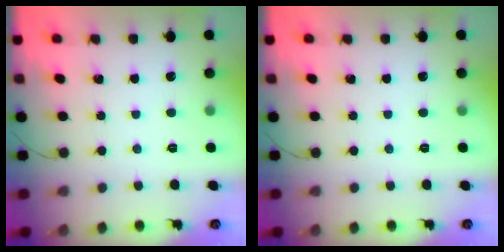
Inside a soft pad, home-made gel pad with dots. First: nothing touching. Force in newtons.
{"total": 0.0}